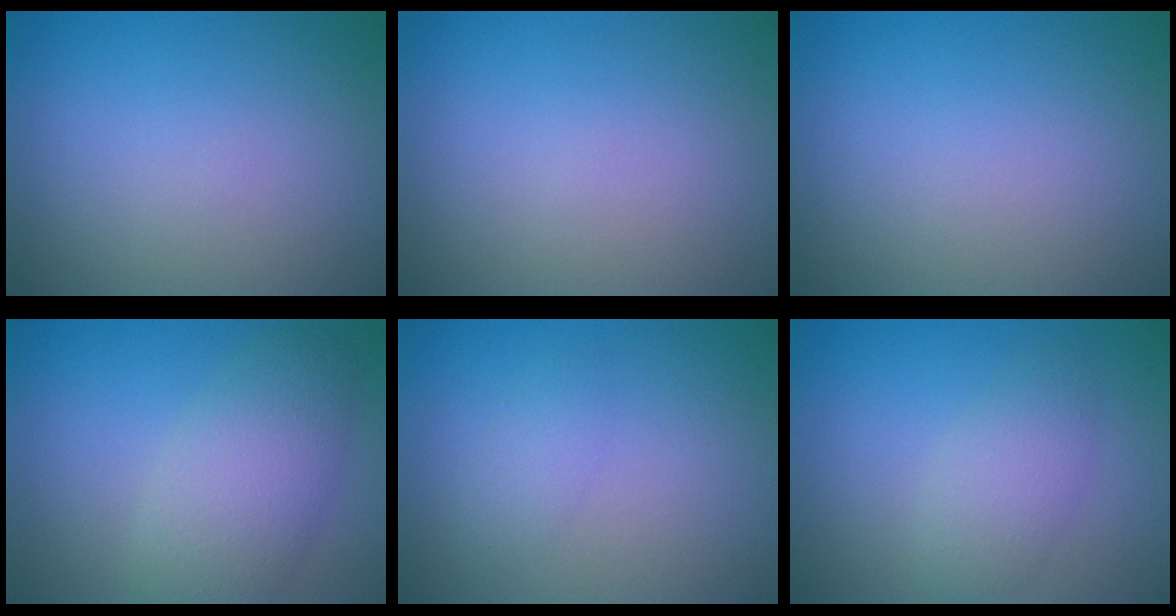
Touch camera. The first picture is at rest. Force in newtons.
{"total": 0.0}
{"total": 0.0}
{"total": 5.2, "press": 5.2, "slide": 0.2}
{"total": 1.3, "press": 1.3, "slide": 0.1}
{"total": 2.7, "press": 2.7, "slide": 0.2}